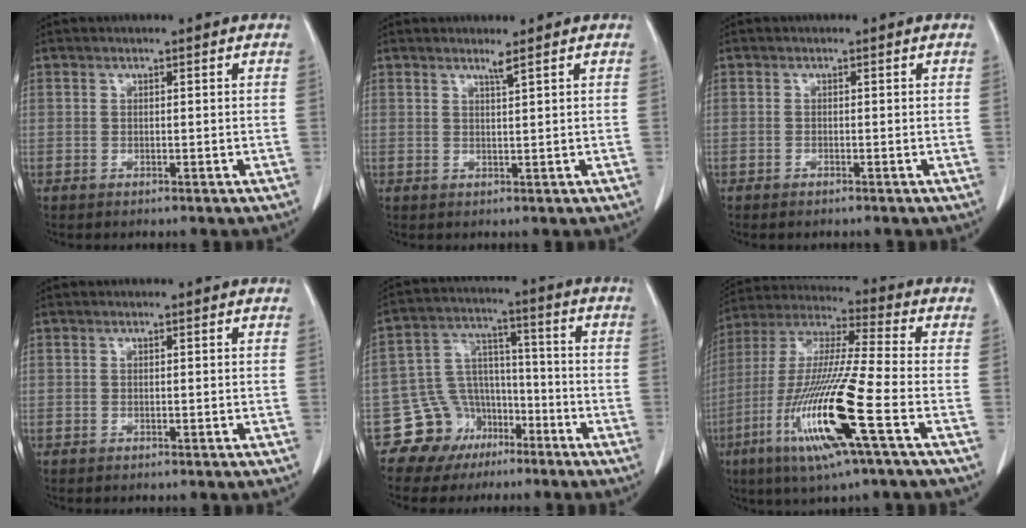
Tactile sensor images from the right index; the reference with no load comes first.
{"total": 1.2, "force": [0.9, -0.5, 0.7], "torque": [-0.028, -0.012, 0.020]}
{"total": 0.6, "force": [-0.5, 0.2, 0.3], "torque": [-0.010, -0.003, -0.004]}
{"total": 0.0}
{"total": 10.0, "force": [-5.9, 8.0, 0.9], "torque": [-0.012, 0.058, -0.089]}
{"total": 18.1, "force": [-6.9, 0.0, 16.7], "torque": [-0.353, -0.028, -0.136]}